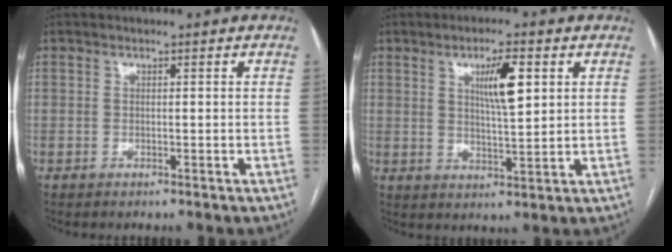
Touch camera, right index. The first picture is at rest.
{"total": 6.7, "force": [2.5, 1.1, 6.1], "torque": [-0.106, 0.001, 0.043]}